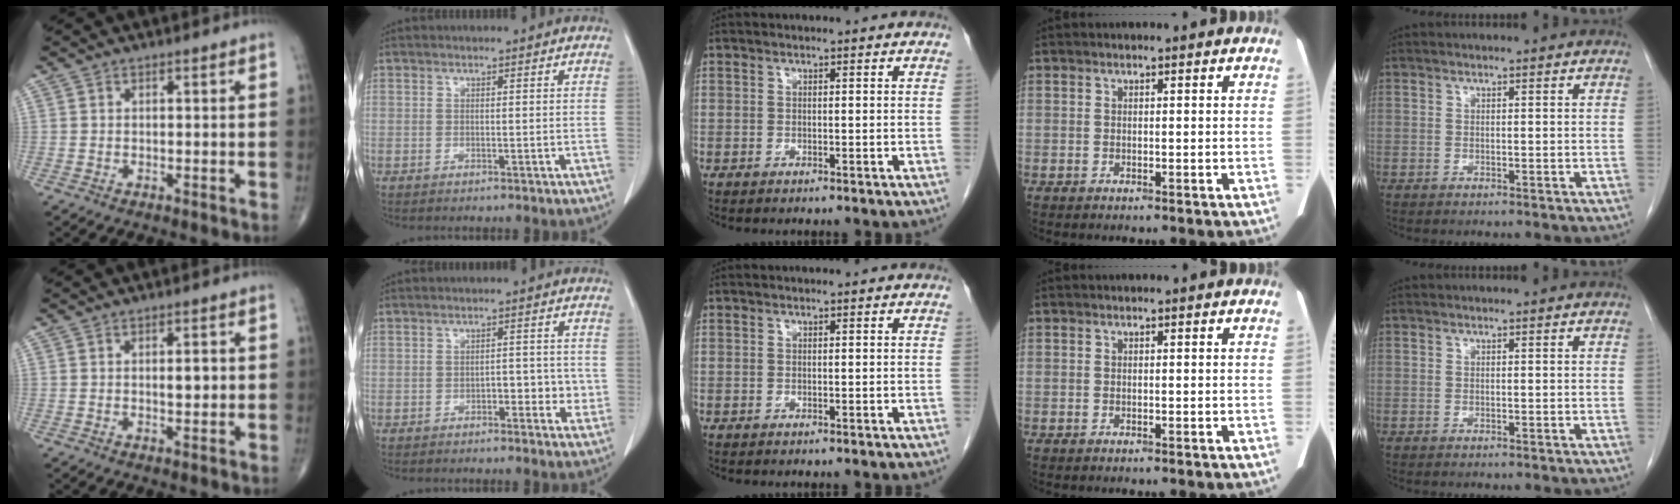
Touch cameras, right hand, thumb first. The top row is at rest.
{"thumb": {"total": 2.7, "force": [0.2, 1.2, 2.4], "torque": [-0.031, -0.001, 0.002]}, "index": {"total": 3.9, "force": [-1.0, 1.9, 3.2], "torque": [-0.033, 0.007, -0.013]}}